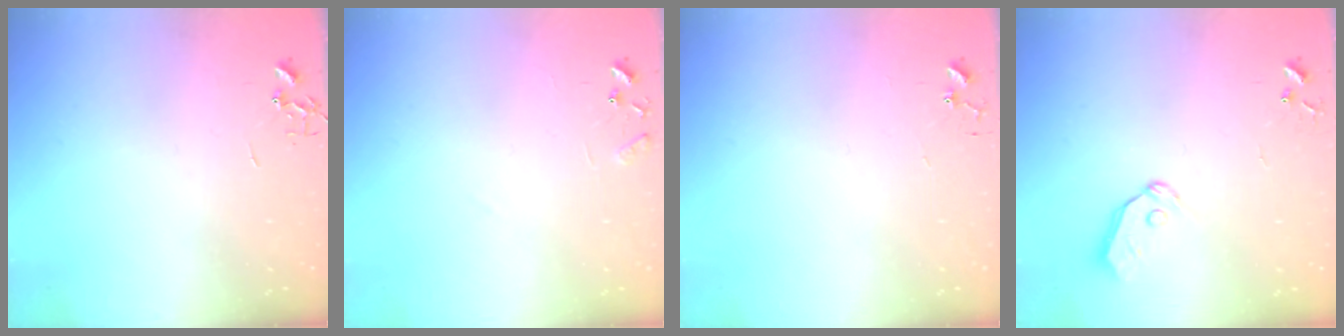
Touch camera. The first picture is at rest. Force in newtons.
{"total": 8.3, "press": 8.3, "slide": 0.6}
{"total": 3.5, "press": 3.4, "slide": 0.4}
{"total": 6.8, "press": 6.8, "slide": 0.7}